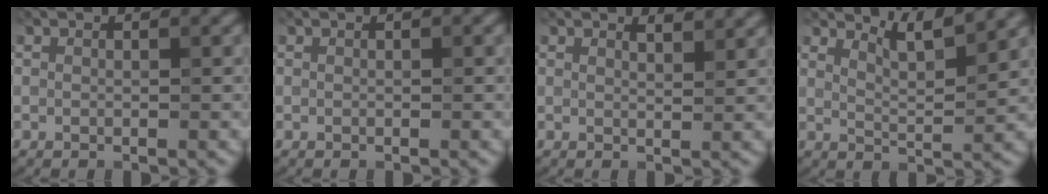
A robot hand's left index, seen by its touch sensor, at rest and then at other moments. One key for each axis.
{"total": 0.0}
{"total": 1.9, "fx": 1.6, "fy": 0.5, "fz": 0.8, "tx": -0.008, "ty": -0.001, "tz": 0.021}
{"total": 3.5, "fx": 2.9, "fy": 0.6, "fz": 1.9, "tx": -0.029, "ty": -0.003, "tz": 0.050}